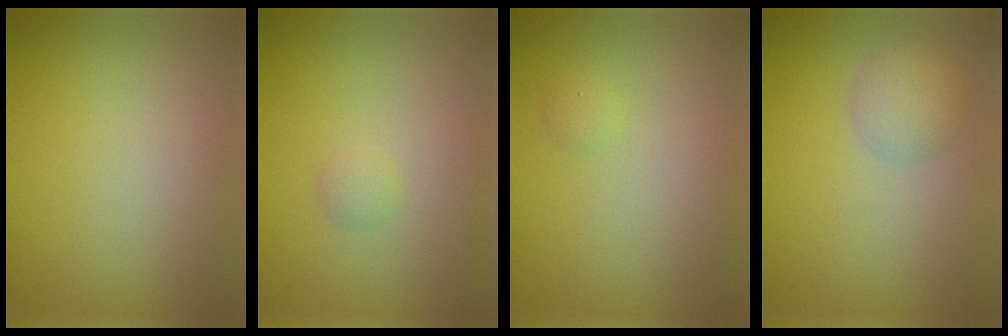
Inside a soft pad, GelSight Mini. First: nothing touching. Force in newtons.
{"total": 0.8, "press": 0.8, "slide": 0.1}
{"total": 0.6, "press": 0.6, "slide": 0.1}
{"total": 2.8, "press": 2.8, "slide": 0.1}